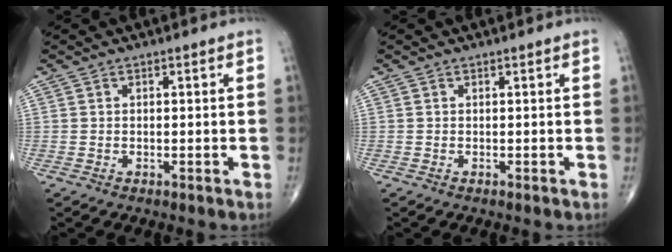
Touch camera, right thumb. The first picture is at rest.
{"total": 0.0}